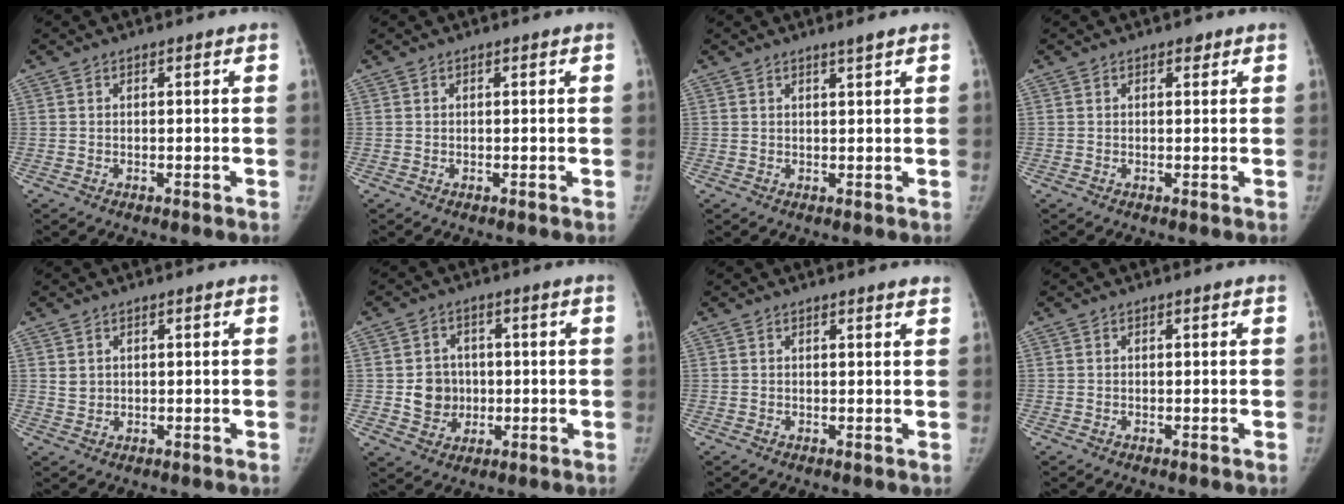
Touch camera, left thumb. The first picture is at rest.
{"total": 0.0}
{"total": 1.5, "force": [1.2, -0.2, 0.9], "torque": [-0.015, -0.011, 0.021]}
{"total": 1.1, "force": [0.7, 0.7, 0.5], "torque": [0.000, -0.003, 0.006]}
{"total": 1.6, "force": [0.8, 1.3, 0.6], "torque": [-0.003, -0.007, 0.018]}
{"total": 6.9, "force": [-0.2, 6.3, 2.7], "torque": [-0.014, 0.006, 0.000]}
{"total": 1.7, "force": [1.5, 0.1, 0.8], "torque": [-0.006, -0.005, 0.018]}
{"total": 0.0}